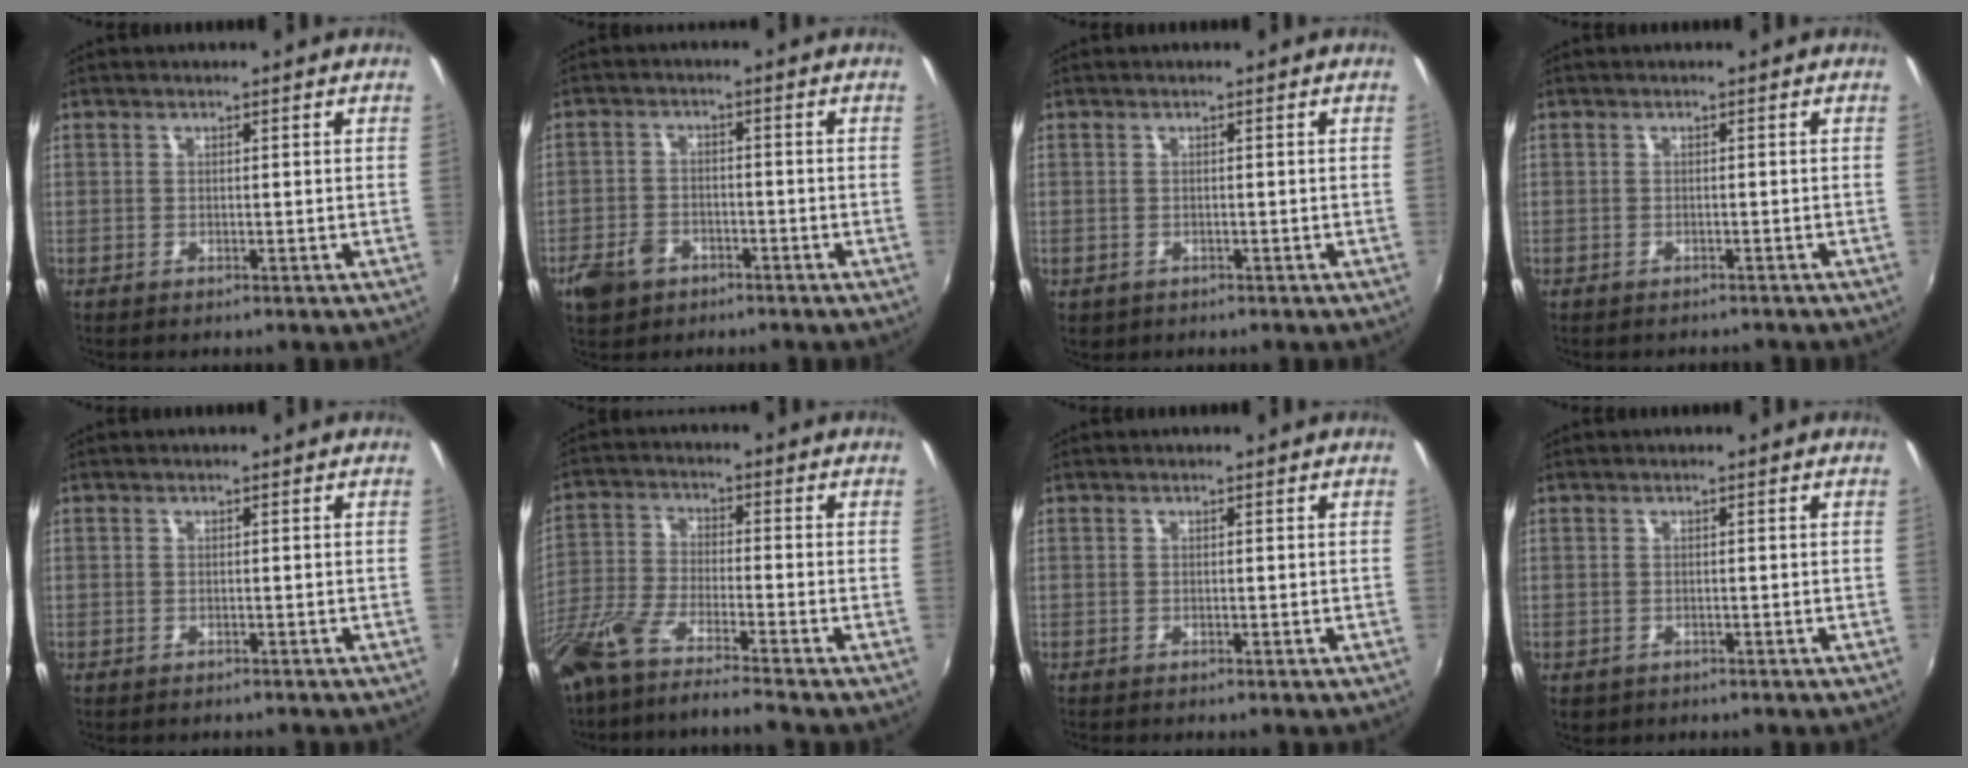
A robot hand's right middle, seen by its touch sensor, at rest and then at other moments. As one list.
[{"total": 6.8, "force": [-4.1, 4.6, 2.9], "torque": [-0.084, 0.003, -0.067]}, {"total": 1.6, "force": [-0.5, 1.3, 0.6], "torque": [-0.014, -0.003, -0.005]}, {"total": 1.6, "force": [-1.4, 0.7, 0.2], "torque": [-0.010, -0.003, -0.020]}, {"total": 0.9, "force": [-0.7, 0.4, 0.0], "torque": [-0.005, 0.000, -0.011]}, {"total": 12.1, "force": [-10.1, 0.0, 6.7], "torque": [-0.145, -0.031, -0.190]}, {"total": 0.0}, {"total": 1.7, "force": [-0.6, 1.5, 0.7], "torque": [-0.016, -0.004, -0.007]}]